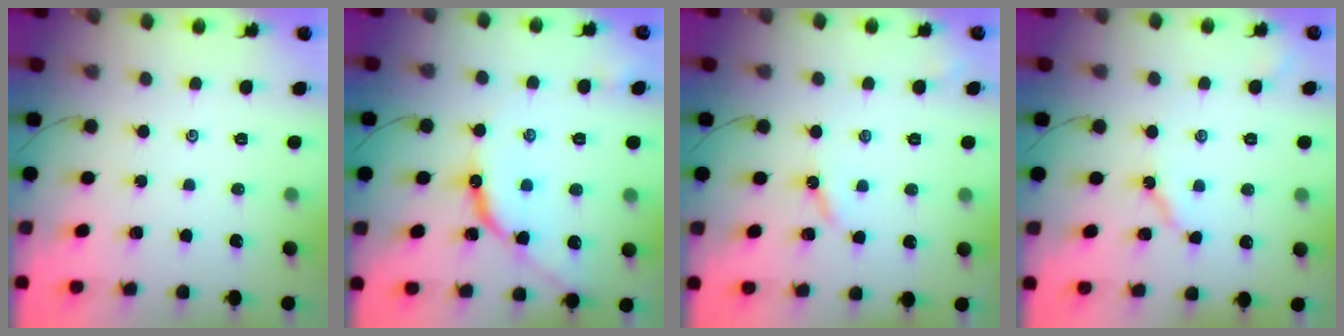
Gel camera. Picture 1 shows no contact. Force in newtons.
{"total": 9.4, "press": 9.4, "slide": 0.6}
{"total": 3.6, "press": 3.5, "slide": 0.4}
{"total": 3.9, "press": 3.9, "slide": 0.3}